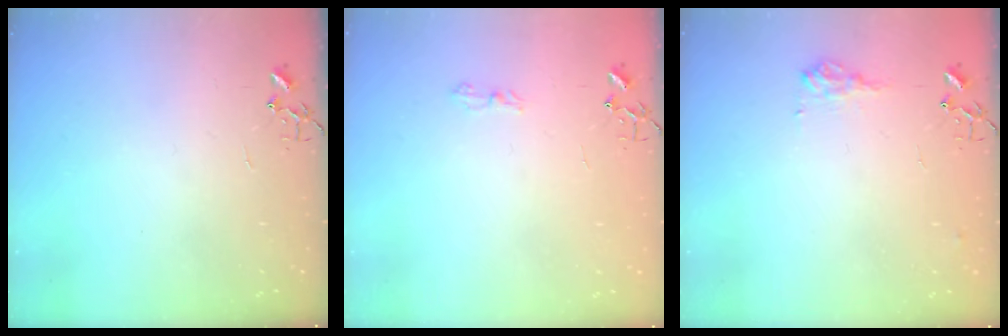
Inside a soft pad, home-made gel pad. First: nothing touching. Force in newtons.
{"total": 5.4, "press": 5.4, "slide": 0.7}
{"total": 9.8, "press": 9.7, "slide": 0.9}